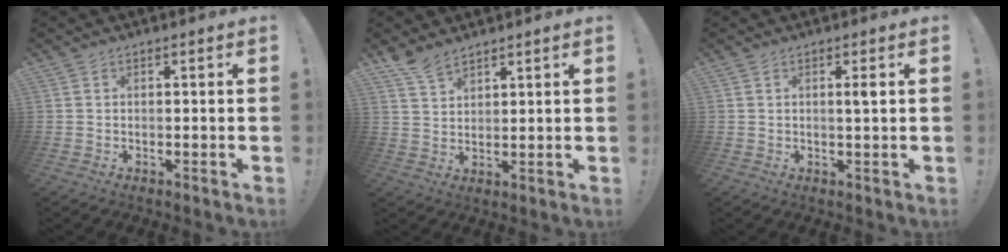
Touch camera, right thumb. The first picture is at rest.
{"total": 5.7, "force": [5.0, 1.8, 2.0], "torque": [-0.029, -0.030, 0.092]}
{"total": 2.1, "force": [0.5, -0.2, 2.0], "torque": [-0.027, -0.005, 0.003]}